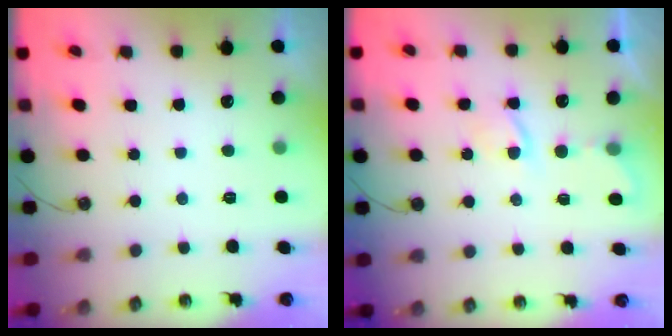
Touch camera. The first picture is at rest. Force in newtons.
{"total": 3.3, "press": 3.3, "slide": 0.6}